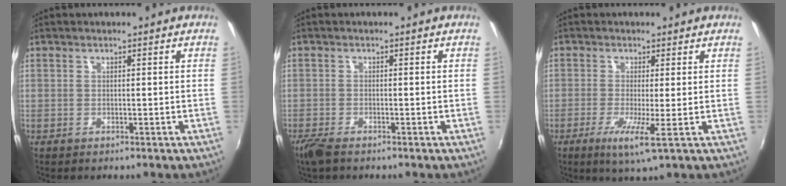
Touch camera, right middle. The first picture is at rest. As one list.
[{"total": 3.2, "force": [-2.5, 0.8, 1.9], "torque": [-0.048, -0.011, -0.051]}, {"total": 5.0, "force": [-1.3, -0.6, 4.8], "torque": [-0.103, -0.015, -0.029]}]